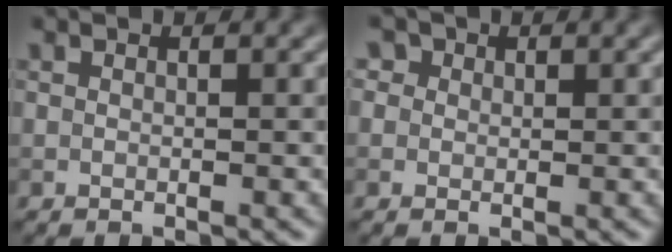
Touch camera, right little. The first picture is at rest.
{"total": 2.4, "force": [1.3, 1.8, 0.9], "torque": [-0.011, 0.009, 0.001]}